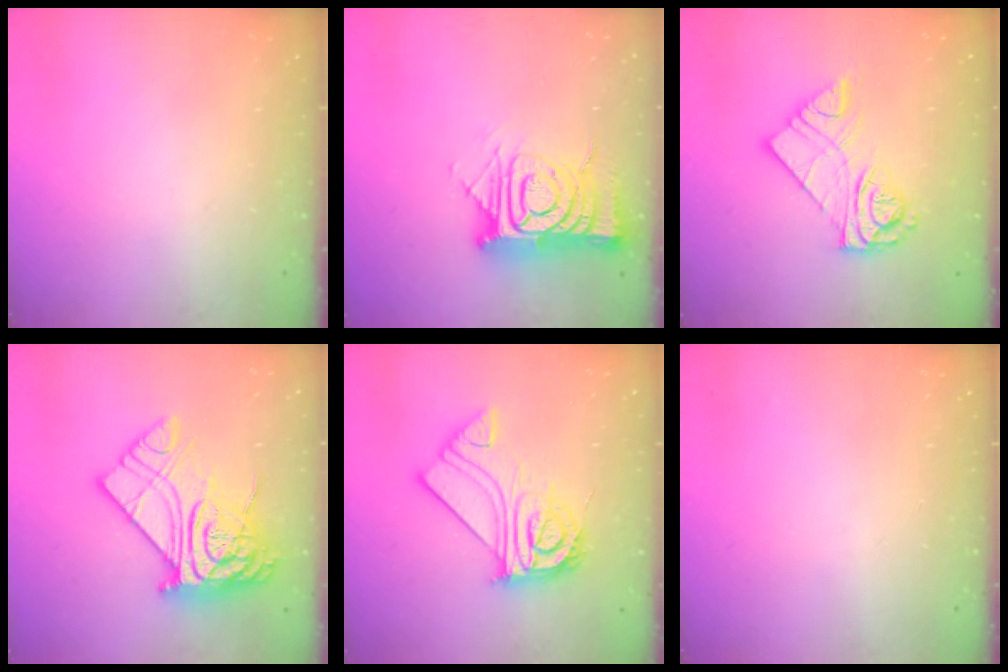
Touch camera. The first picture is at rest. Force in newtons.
{"total": 15.8, "press": 15.7, "slide": 1.4}
{"total": 12.4, "press": 12.4, "slide": 0.9}
{"total": 22.9, "press": 22.8, "slide": 2.0}
{"total": 15.9, "press": 15.8, "slide": 0.7}
{"total": 0.0}